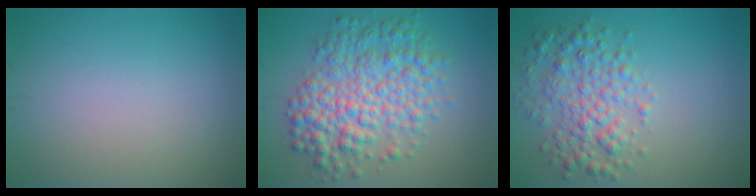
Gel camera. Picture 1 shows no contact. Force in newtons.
{"total": 7.2, "press": 7.2, "slide": 0.1}
{"total": 4.2, "press": 4.2, "slide": 0.0}